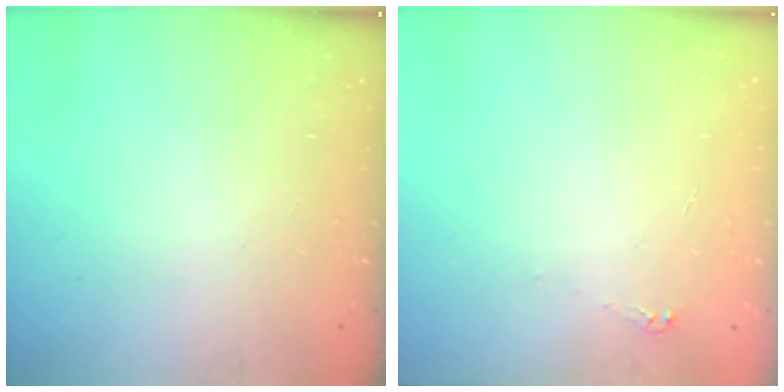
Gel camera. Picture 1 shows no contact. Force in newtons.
{"total": 2.5, "press": 2.5, "slide": 0.3}